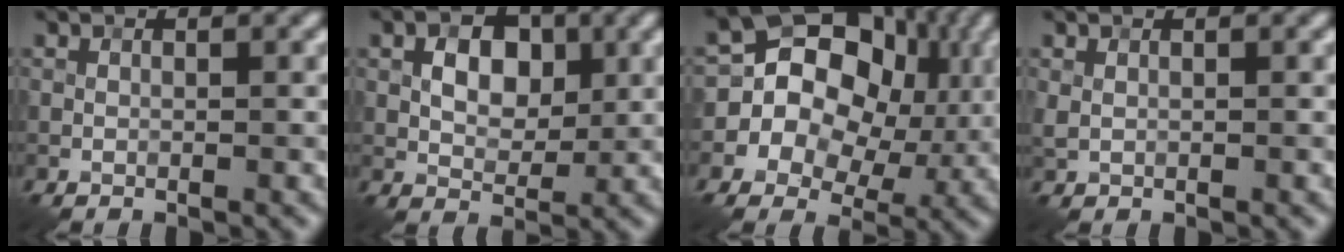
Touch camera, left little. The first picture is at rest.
{"total": 4.2, "force": [0.9, 2.8, 3.0], "torque": [-0.046, 0.002, 0.010]}
{"total": 13.6, "force": [1.5, 11.3, 7.3], "torque": [-0.113, 0.028, -0.004]}
{"total": 0.6, "force": [0.2, 0.4, 0.4], "torque": [-0.012, 0.000, 0.007]}